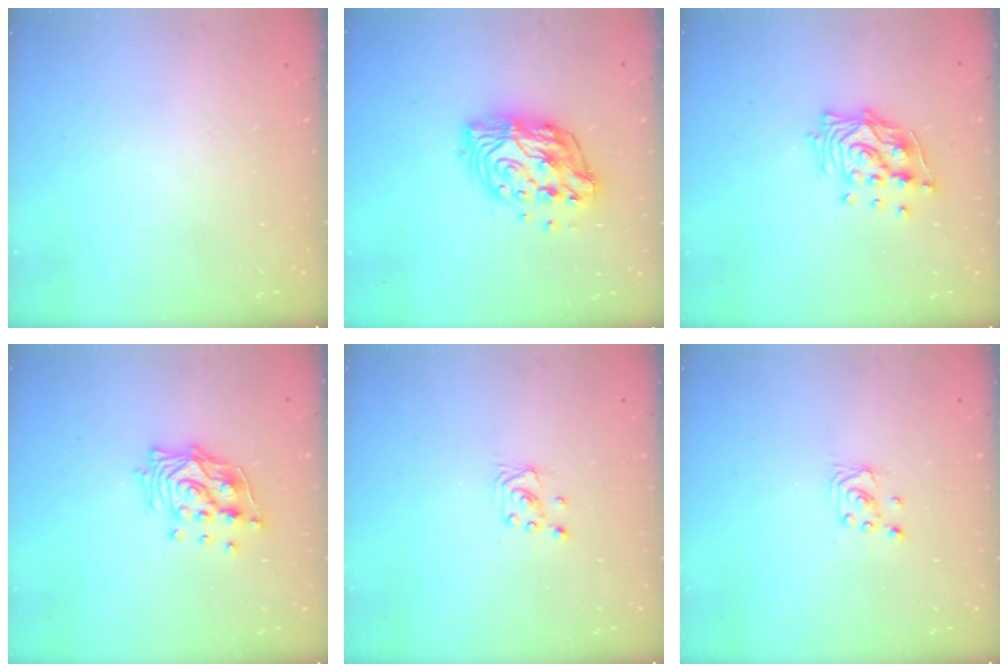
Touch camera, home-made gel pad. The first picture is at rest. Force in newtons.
{"total": 12.5, "press": 12.5, "slide": 1.1}
{"total": 13.3, "press": 13.3, "slide": 1.2}
{"total": 13.3, "press": 13.3, "slide": 1.2}
{"total": 2.5, "press": 2.5, "slide": 0.2}
{"total": 2.5, "press": 2.5, "slide": 0.2}